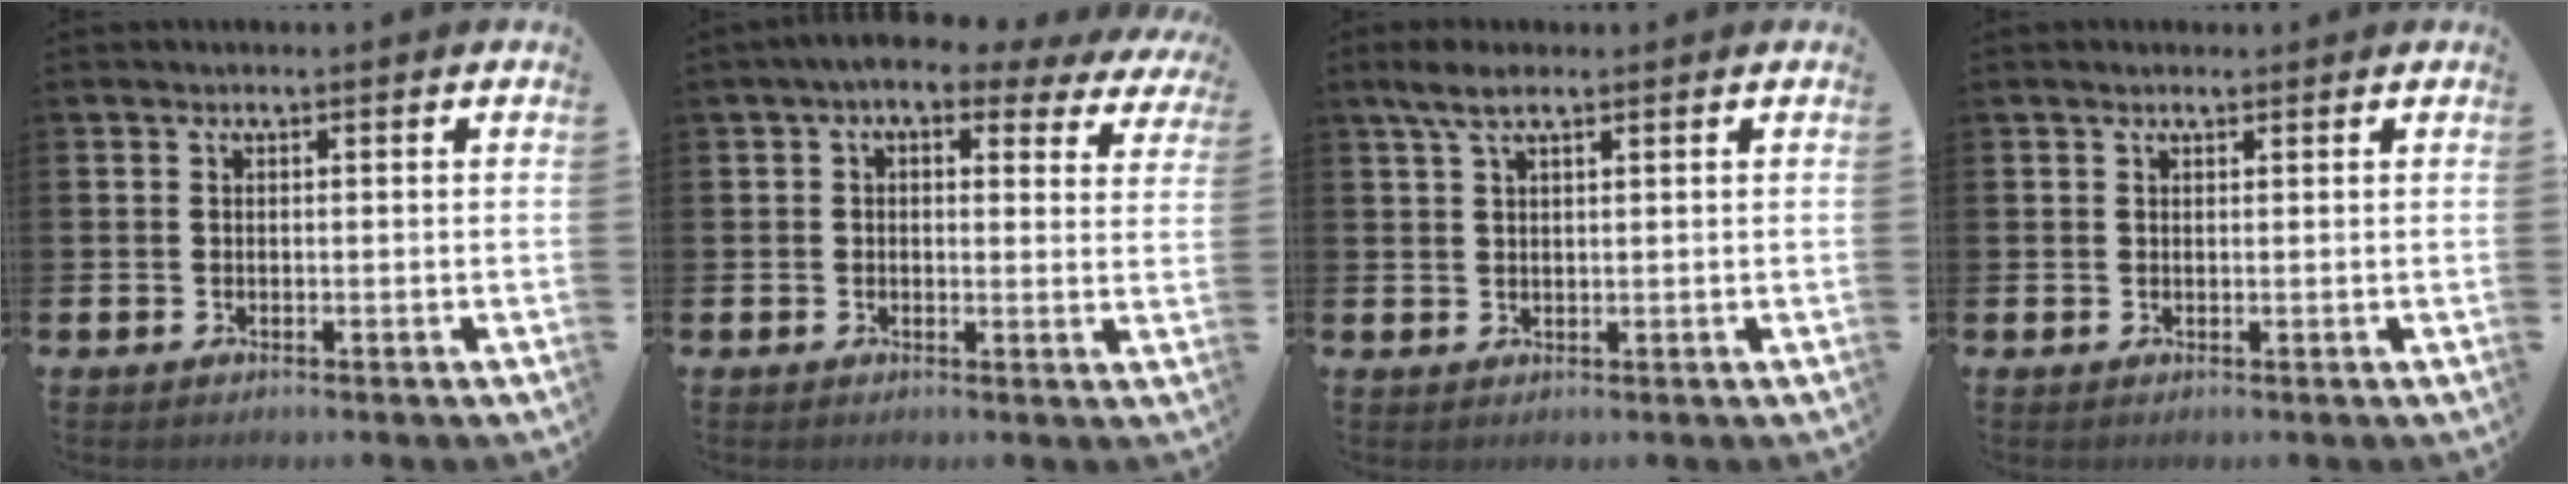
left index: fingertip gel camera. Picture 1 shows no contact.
{"total": 4.8, "force": [3.4, 2.0, 2.6], "torque": [-0.061, -0.010, 0.058]}
{"total": 3.9, "force": [2.6, 1.3, 2.6], "torque": [-0.047, -0.002, 0.044]}
{"total": 1.0, "force": [0.8, 0.4, 0.3], "torque": [0.001, 0.000, 0.013]}